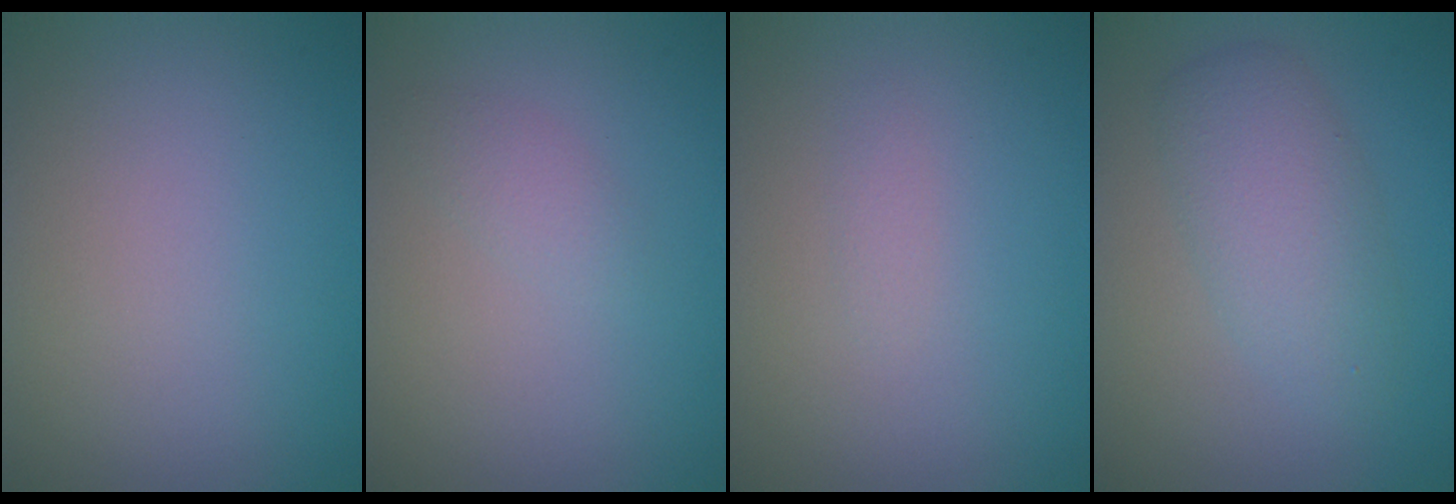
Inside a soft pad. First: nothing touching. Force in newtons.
{"total": 1.1, "press": 1.1, "slide": 0.0}
{"total": 0.6, "press": 0.6, "slide": 0.0}
{"total": 3.8, "press": 3.8, "slide": 0.2}